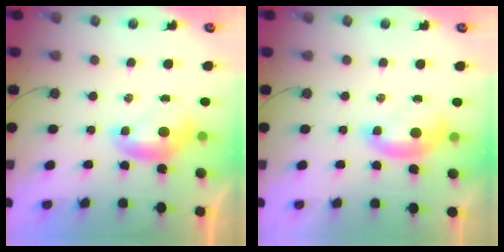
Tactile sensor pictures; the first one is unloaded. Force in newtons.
{"total": 1.6, "press": 1.5, "slide": 0.6}